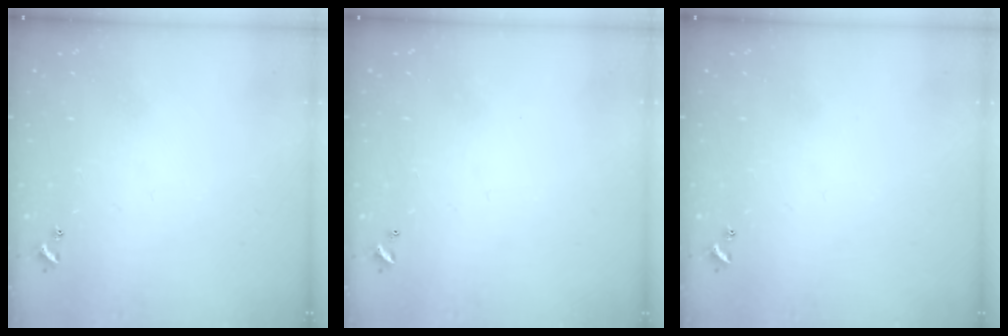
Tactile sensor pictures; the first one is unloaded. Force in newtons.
{"total": 2.9, "press": 2.9, "slide": 0.1}
{"total": 0.0}